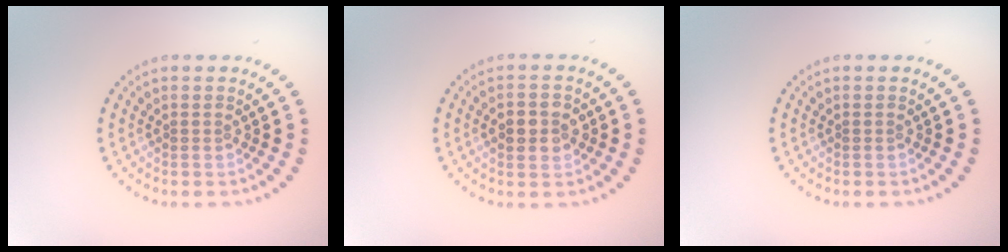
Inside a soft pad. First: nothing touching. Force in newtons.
{"total": 2.7, "press": 2.7, "slide": 0.1}
{"total": 0.0}